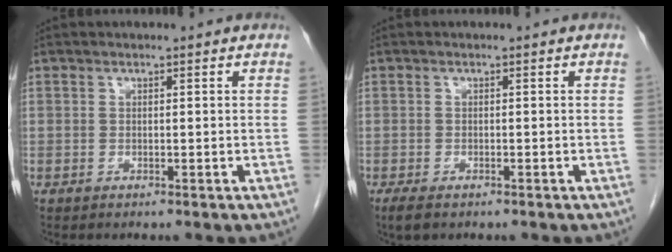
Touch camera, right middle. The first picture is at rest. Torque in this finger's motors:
{"motor_torque": [0.54, -0.17, -0.01, 0.03]}